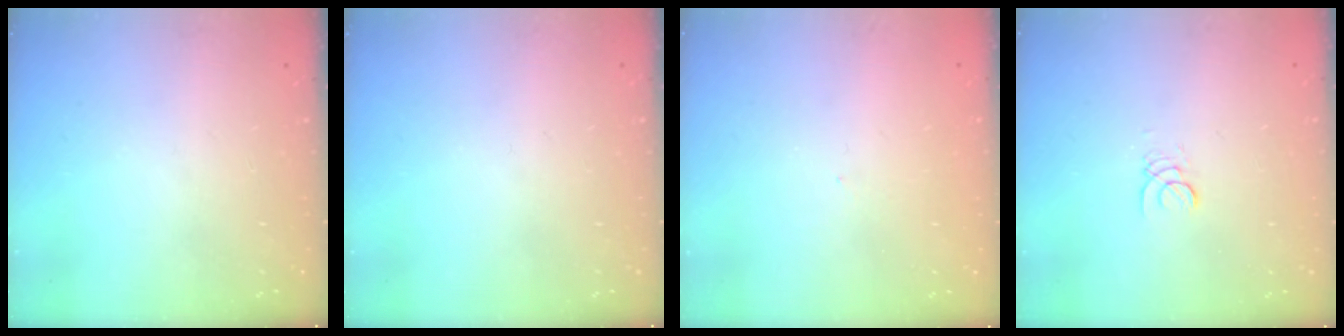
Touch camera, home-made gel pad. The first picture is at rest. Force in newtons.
{"total": 0.0}
{"total": 2.0, "press": 2.0, "slide": 0.3}
{"total": 1.2, "press": 1.2, "slide": 0.0}